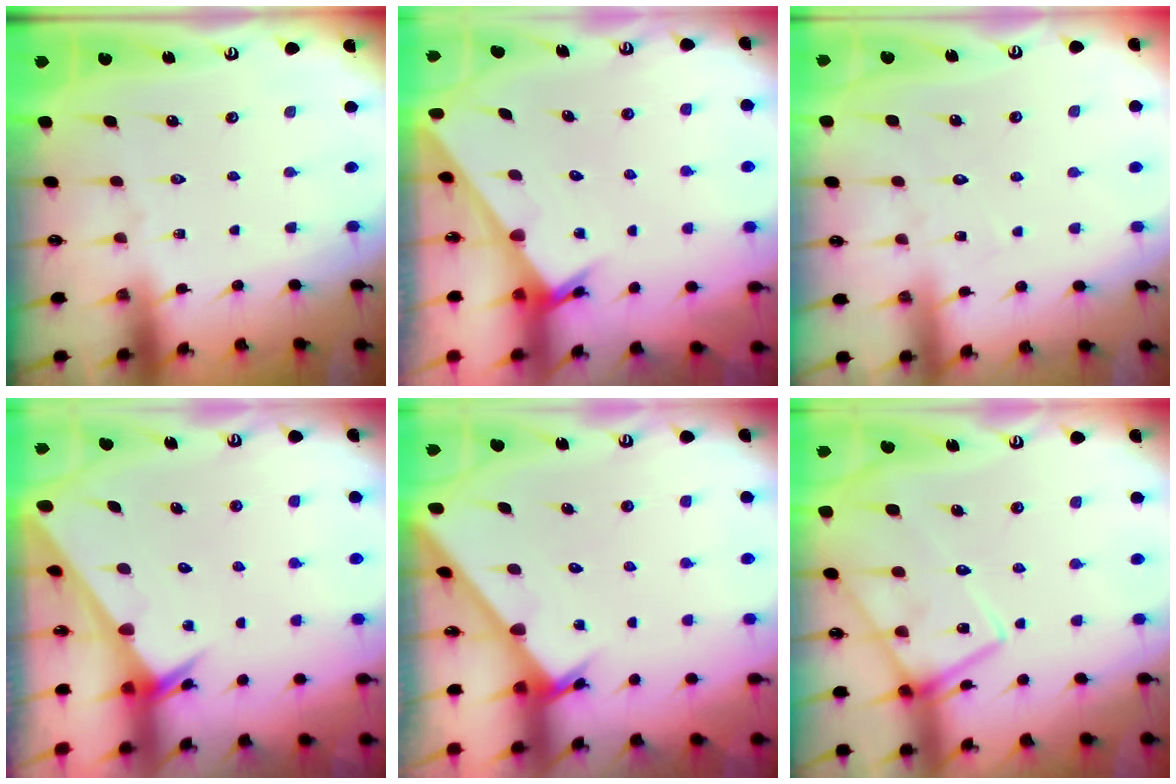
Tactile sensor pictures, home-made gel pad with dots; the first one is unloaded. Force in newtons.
{"total": 2.4, "press": 2.4, "slide": 0.1}
{"total": 6.0, "press": 5.9, "slide": 0.5}
{"total": 2.6, "press": 2.6, "slide": 0.1}
{"total": 3.8, "press": 3.8, "slide": 0.3}
{"total": 16.5, "press": 16.4, "slide": 1.3}